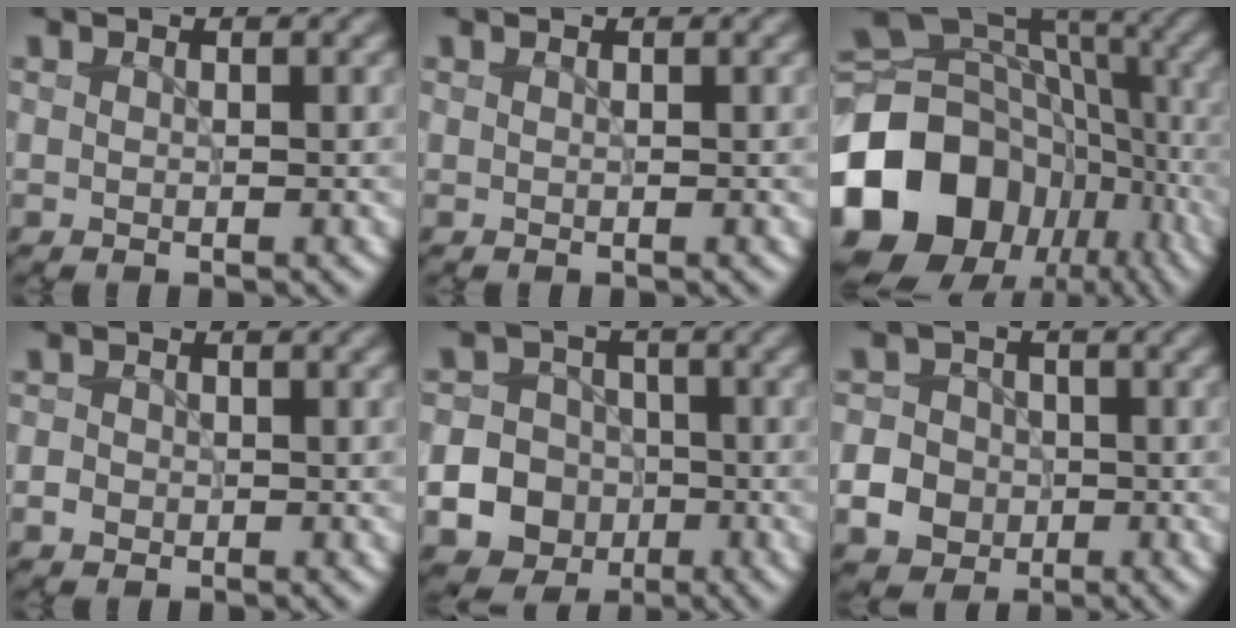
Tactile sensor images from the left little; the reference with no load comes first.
{"total": 0.0}
{"total": 20.8, "force": [-7.8, 16.2, 10.5], "torque": [-0.220, -0.018, -0.120]}
{"total": 1.1, "force": [-0.4, 1.0, 0.4], "torque": [-0.003, -0.001, -0.010]}
{"total": 18.0, "force": [-6.2, 16.6, 3.1], "torque": [-0.096, -0.047, -0.127]}
{"total": 5.5, "force": [-1.7, 4.9, 1.6], "torque": [-0.023, -0.004, -0.050]}